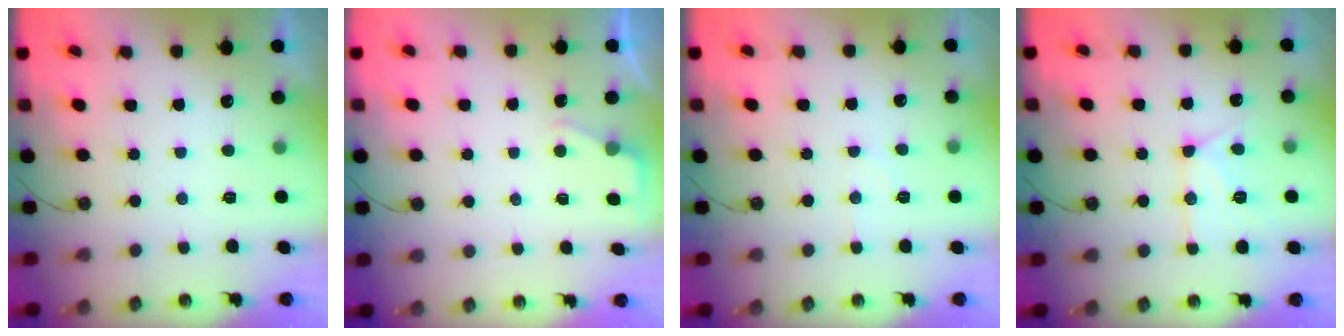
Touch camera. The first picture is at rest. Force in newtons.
{"total": 2.4, "press": 2.4, "slide": 0.4}
{"total": 4.9, "press": 4.9, "slide": 0.7}
{"total": 12.3, "press": 12.3, "slide": 0.9}